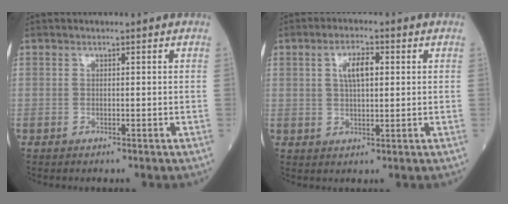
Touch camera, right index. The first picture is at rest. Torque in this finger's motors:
{"motor_torque": [0.18, 0.07, 0.10, 0.04]}